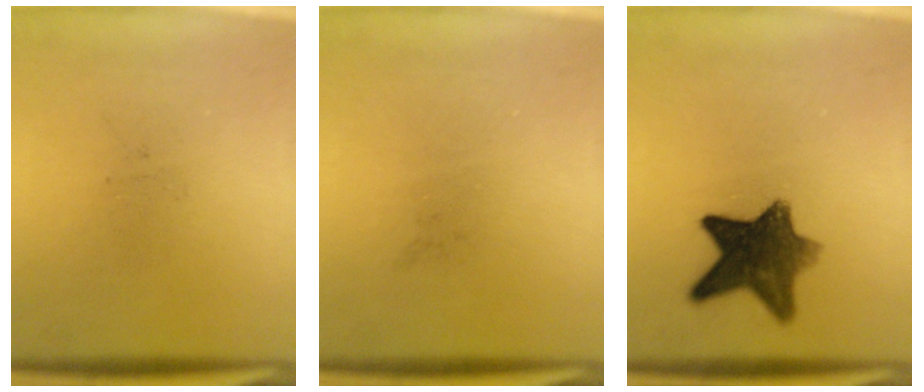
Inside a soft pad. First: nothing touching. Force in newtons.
{"total": 0.0}
{"total": 9.7}